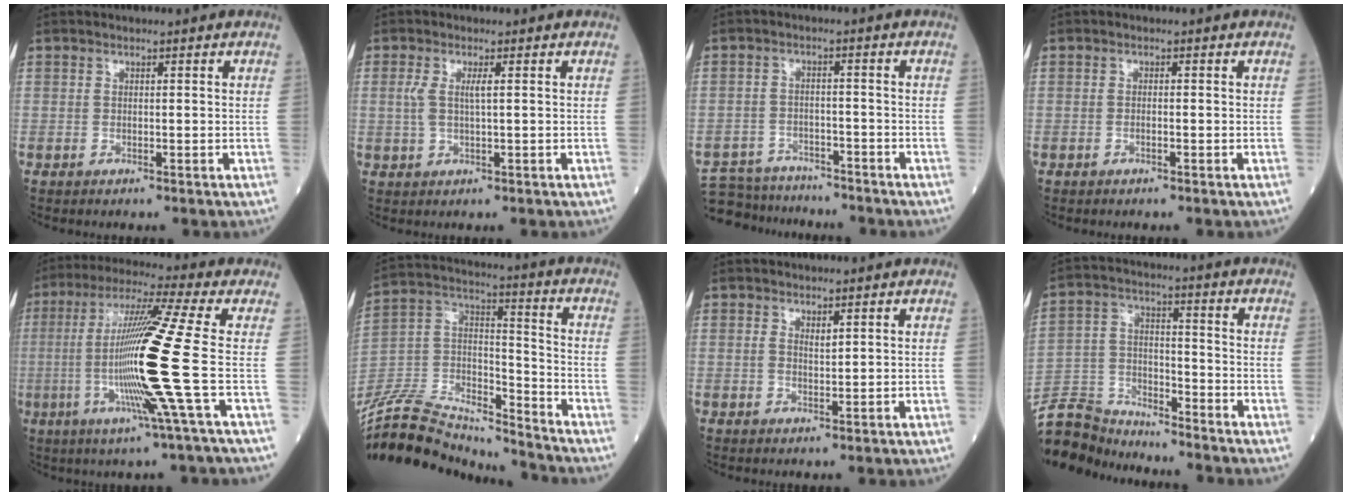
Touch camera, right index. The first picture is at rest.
{"total": 2.9, "force": [0.6, 0.5, 2.8], "torque": [-0.067, 0.004, 0.013]}
{"total": 9.2, "force": [-8.7, 2.9, 1.0], "torque": [-0.019, 0.009, -0.135]}
{"total": 0.7, "force": [-0.2, 0.1, 0.7], "torque": [-0.014, 0.001, -0.004]}
{"total": 16.1, "force": [-2.5, -2.5, 15.8], "torque": [-0.308, -0.015, -0.060]}
{"total": 22.5, "force": [-21.5, 3.3, 6.0], "torque": [-0.140, 0.016, -0.368]}
{"total": 1.3, "force": [0.7, 0.3, 1.0], "torque": [-0.020, -0.003, 0.013]}
{"total": 9.9, "force": [-9.8, 1.3, 0.1], "torque": [-0.007, 0.011, -0.190]}